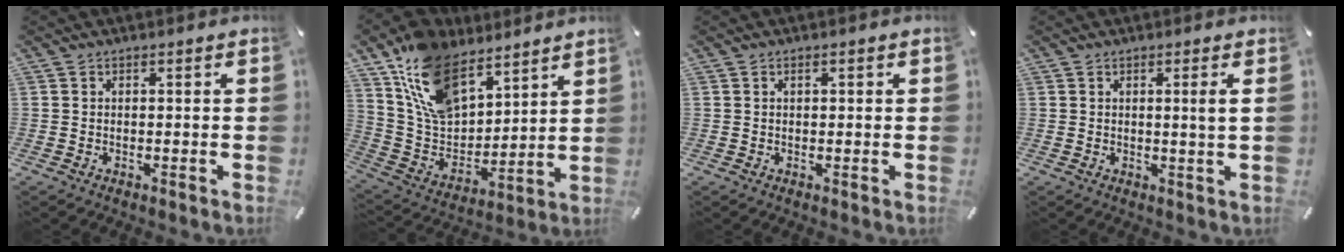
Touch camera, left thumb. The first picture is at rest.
{"total": 17.3, "force": [11.3, 10.1, 8.3], "torque": [-0.184, -0.060, 0.215]}
{"total": 1.0, "force": [0.3, 0.5, 0.8], "torque": [-0.017, 0.005, 0.004]}
{"total": 3.5, "force": [0.8, -0.1, 3.4], "torque": [-0.064, -0.006, 0.010]}